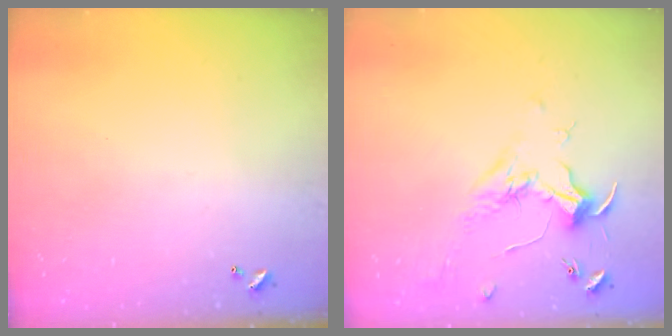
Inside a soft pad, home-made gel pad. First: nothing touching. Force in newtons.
{"total": 1.8, "press": 1.6, "slide": 0.7}